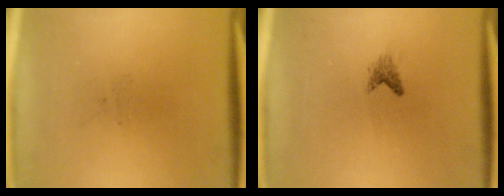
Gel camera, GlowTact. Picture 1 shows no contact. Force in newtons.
{"total": 1.0}